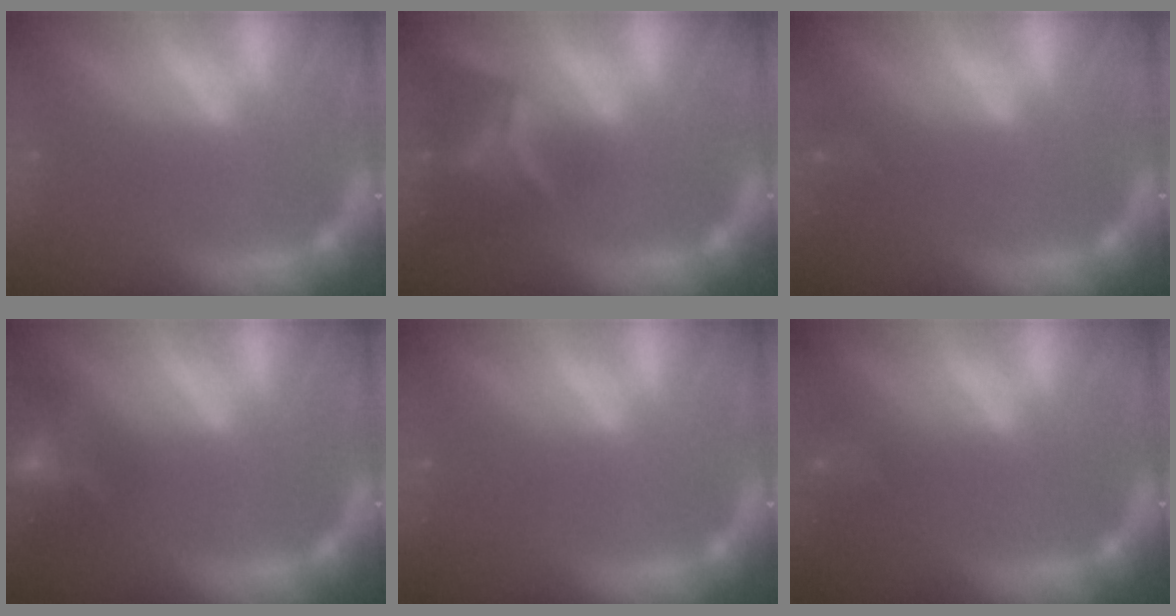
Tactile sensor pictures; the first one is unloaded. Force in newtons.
{"total": 6.5}
{"total": 1.9}
{"total": 7.5}
{"total": 0.0}
{"total": 2.9}